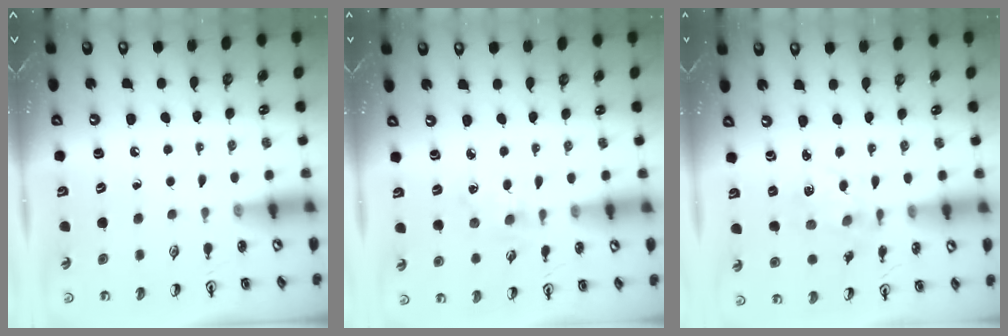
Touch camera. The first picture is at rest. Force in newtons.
{"total": 2.8, "press": 2.8, "slide": 0.5}
{"total": 3.7, "press": 3.7, "slide": 0.1}